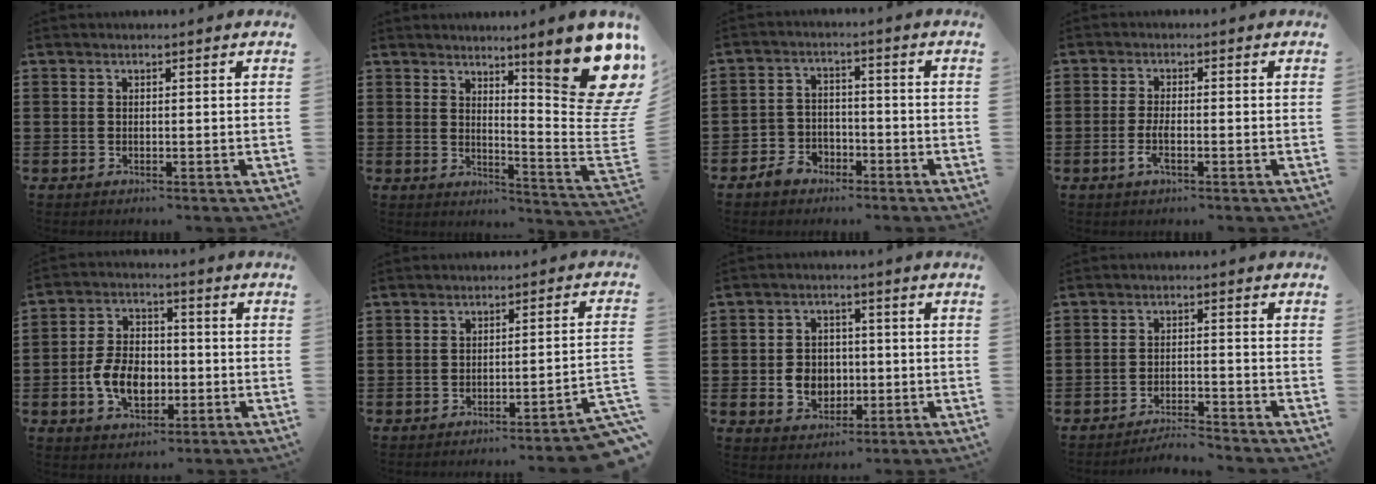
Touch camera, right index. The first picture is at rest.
{"total": 13.3, "force": [8.0, 2.8, 10.2], "torque": [-0.143, -0.075, 0.132]}
{"total": 4.2, "force": [-2.9, 2.9, 0.8], "torque": [-0.037, 0.009, -0.064]}
{"total": 2.8, "force": [-1.1, 0.5, 2.5], "torque": [-0.051, -0.005, -0.022]}
{"total": 7.7, "force": [-1.9, 5.1, 5.4], "torque": [-0.111, 0.003, -0.038]}
{"total": 3.3, "force": [-2.7, -0.5, 1.8], "torque": [-0.033, -0.013, -0.056]}
{"total": 5.1, "force": [-0.6, 4.3, 2.7], "torque": [-0.055, 0.006, -0.014]}
{"total": 3.3, "force": [-3.3, 0.0, 0.4], "torque": [-0.013, 0.002, -0.069]}